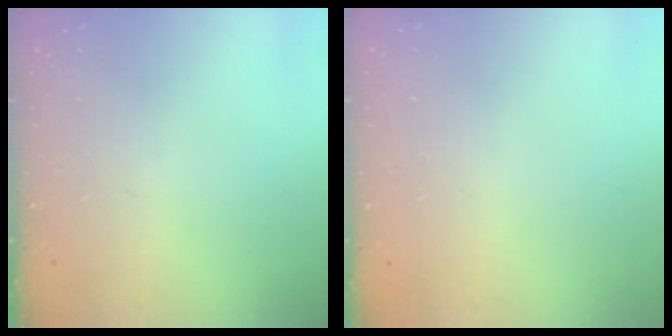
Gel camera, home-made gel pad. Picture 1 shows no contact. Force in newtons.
{"total": 0.0}